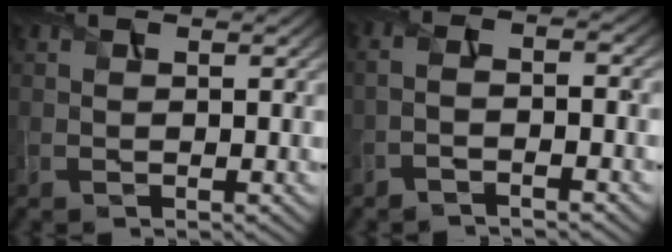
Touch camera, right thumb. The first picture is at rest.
{"total": 3.5, "force": [-2.0, 0.6, 2.7], "torque": [-0.057, 0.001, -0.052]}